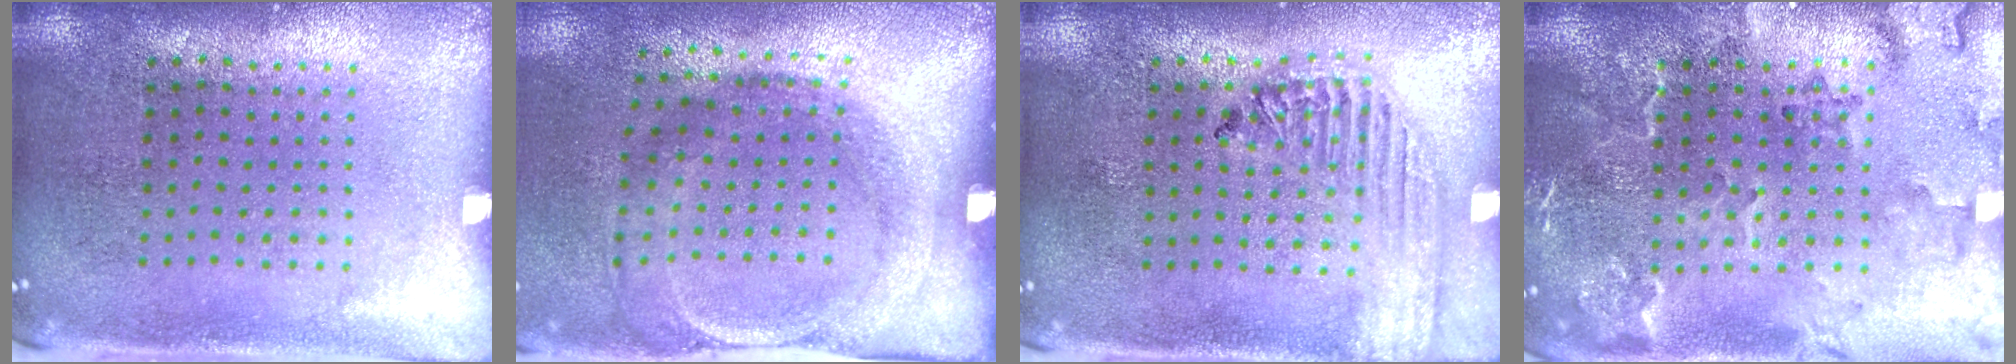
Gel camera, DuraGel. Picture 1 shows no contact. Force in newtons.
{"total": 1.9, "press": 1.2, "slide": 1.5}
{"total": 1.8, "press": 1.6, "slide": 0.7}
{"total": 2.4, "press": 2.2, "slide": 0.9}